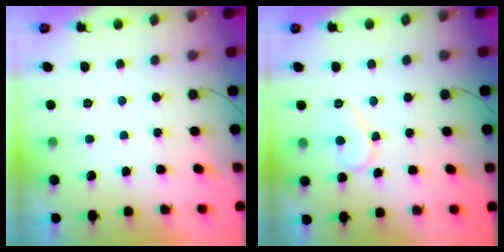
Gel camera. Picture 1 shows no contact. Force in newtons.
{"total": 9.0, "press": 9.0, "slide": 0.9}